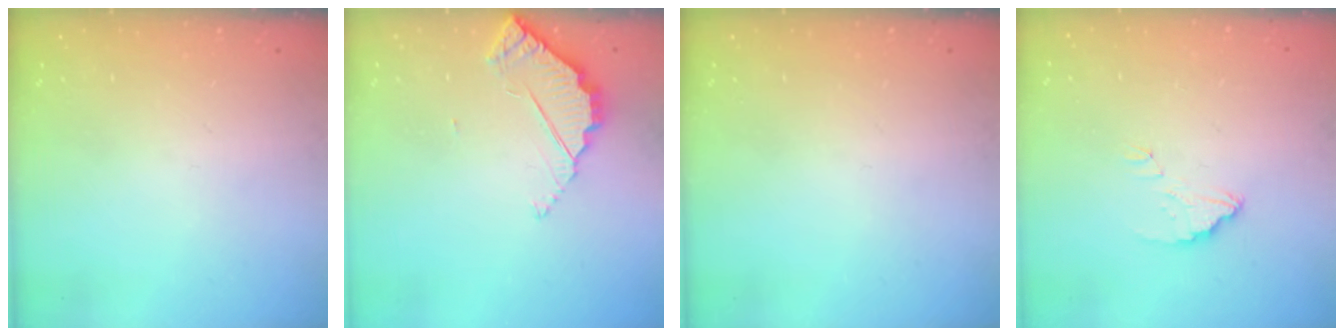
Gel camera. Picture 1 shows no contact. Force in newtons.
{"total": 3.8, "press": 3.8, "slide": 0.3}
{"total": 0.0}
{"total": 3.5, "press": 3.4, "slide": 0.3}